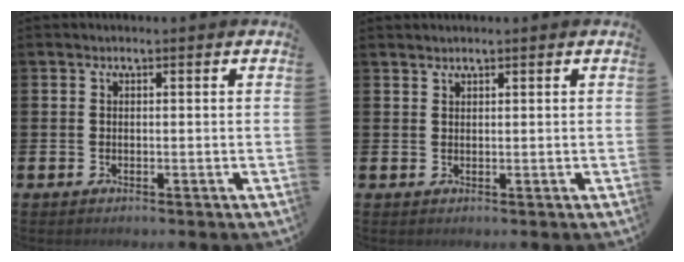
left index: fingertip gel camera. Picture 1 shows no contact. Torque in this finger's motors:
{"motor_torque": [-0.12, 0.12, 0.00, -0.01]}